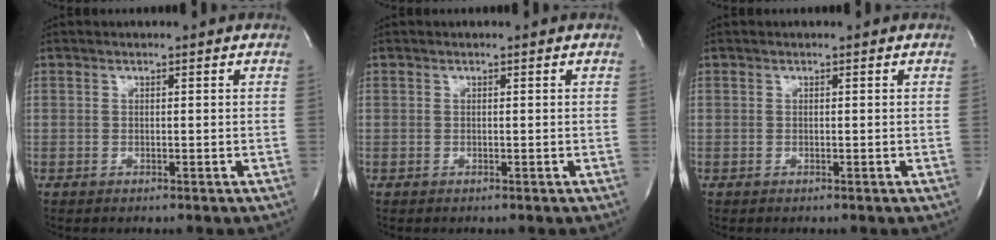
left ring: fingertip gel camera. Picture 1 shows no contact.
{"total": 0.0}
{"total": 0.0}